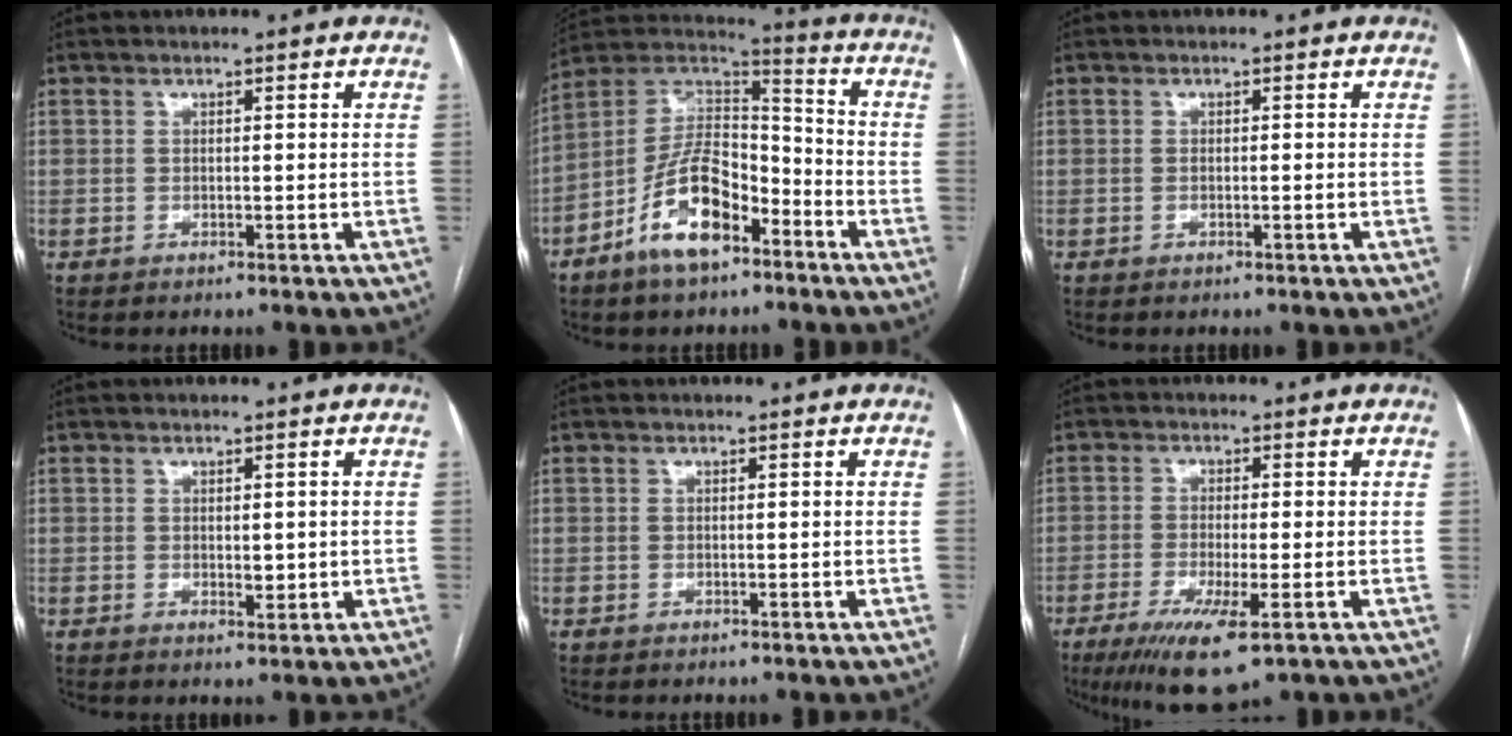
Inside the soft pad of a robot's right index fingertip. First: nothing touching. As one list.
[{"total": 13.8, "force": [-7.5, 6.0, 9.9], "torque": [-0.194, 0.018, -0.135]}, {"total": 0.8, "force": [-0.1, 0.1, 0.8], "torque": [-0.017, -0.001, 0.000]}, {"total": 2.0, "force": [0.1, 1.0, 1.8], "torque": [-0.025, -0.005, 0.005]}, {"total": 0.0}, {"total": 8.8, "force": [-4.6, 1.1, 7.4], "torque": [-0.135, -0.026, -0.075]}]